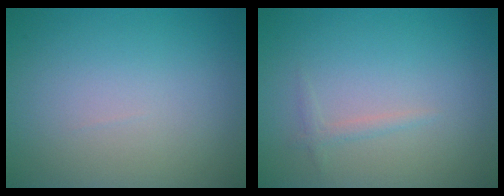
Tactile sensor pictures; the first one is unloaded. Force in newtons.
{"total": 0.9, "press": 0.9, "slide": 0.1}